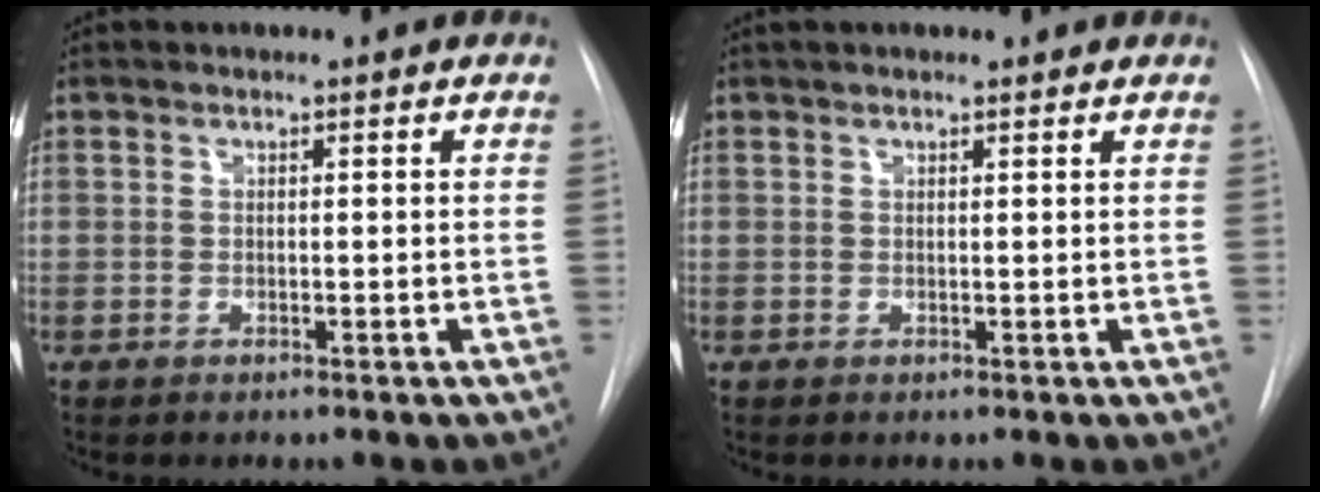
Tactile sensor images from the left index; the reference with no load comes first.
{"total": 3.3, "force": [2.8, 0.8, 1.6], "torque": [-0.021, 0.029, 0.035]}